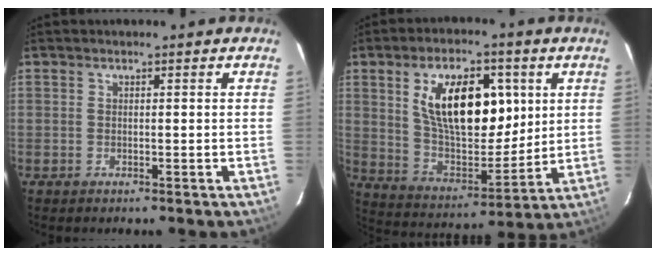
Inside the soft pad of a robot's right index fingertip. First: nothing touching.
{"total": 18.3, "force": [5.8, 9.3, 14.7], "torque": [-0.248, 0.007, 0.111]}